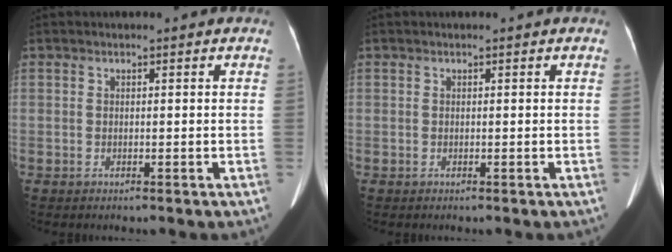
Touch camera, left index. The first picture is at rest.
{"total": 0.0}